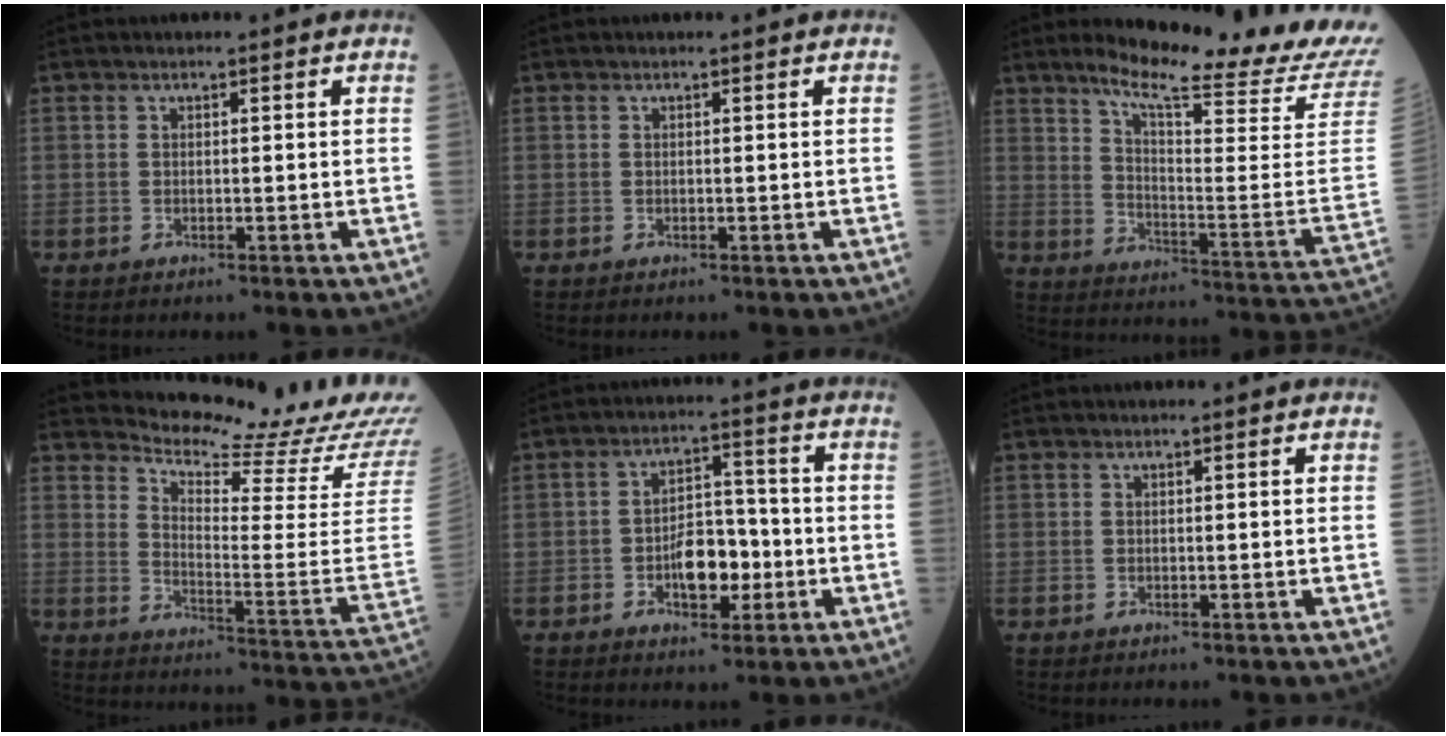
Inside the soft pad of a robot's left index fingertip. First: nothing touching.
{"total": 0.0}
{"total": 21.6, "force": [18.9, -1.0, 10.3], "torque": [-0.170, -0.103, 0.248]}
{"total": 19.7, "force": [19.0, 0.9, 5.0], "torque": [-0.091, -0.123, 0.229]}
{"total": 7.0, "force": [-2.2, 3.8, 5.4], "torque": [-0.095, 0.008, -0.034]}
{"total": 0.0}